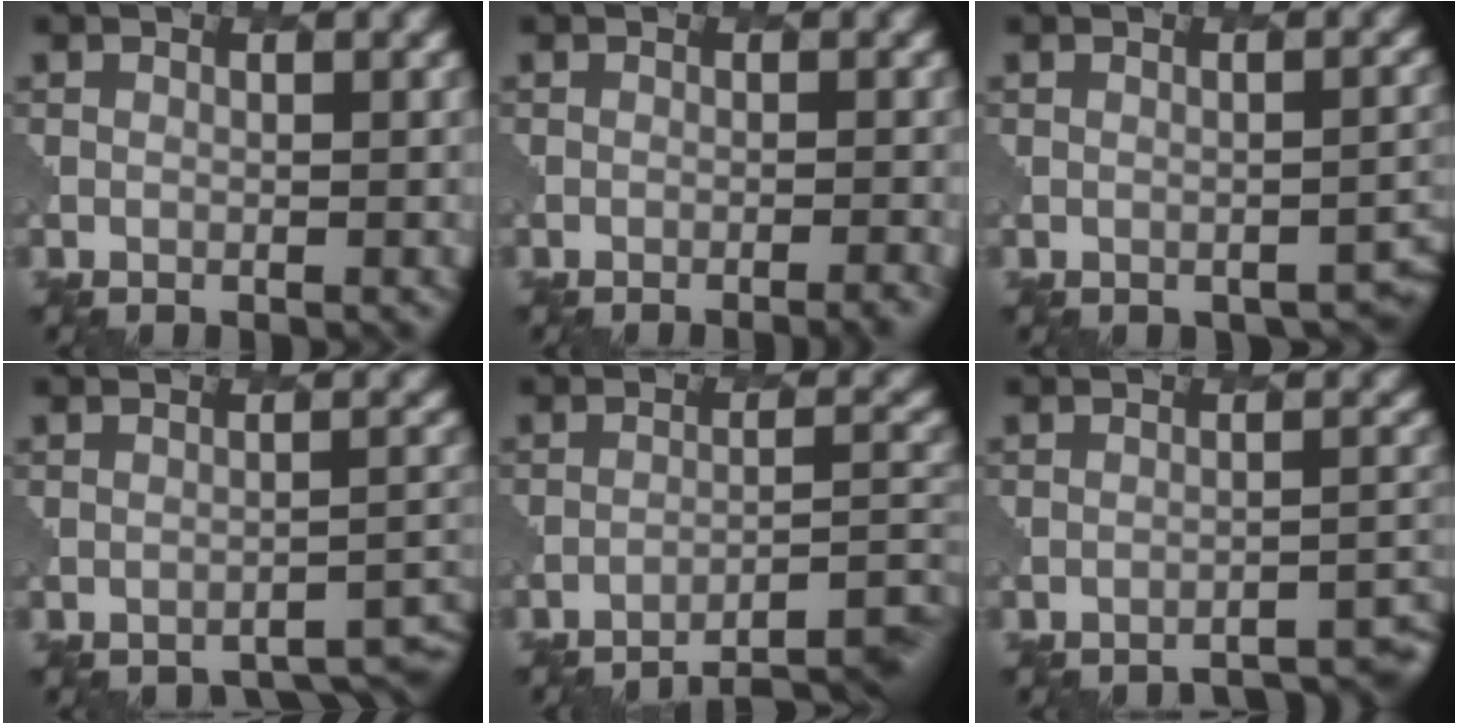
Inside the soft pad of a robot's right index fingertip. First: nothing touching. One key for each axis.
{"total": 2.1, "fx": -1.5, "fy": 0.5, "fz": 1.4, "tx": -0.011, "ty": 0.011, "tz": -0.025}
{"total": 2.2, "fx": -1.8, "fy": 0.9, "fz": 0.9, "tx": -0.010, "ty": 0.000, "tz": -0.017}
{"total": 3.7, "fx": -3.4, "fy": 0.6, "fz": 1.1, "tx": -0.013, "ty": 0.000, "tz": -0.044}
{"total": 7.2, "fx": -6.0, "fy": 1.4, "fz": 3.9, "tx": -0.049, "ty": 0.014, "tz": -0.075}
{"total": 5.6, "fx": -5.3, "fy": 0.8, "fz": 1.4, "tx": -0.008, "ty": 0.021, "tz": -0.063}